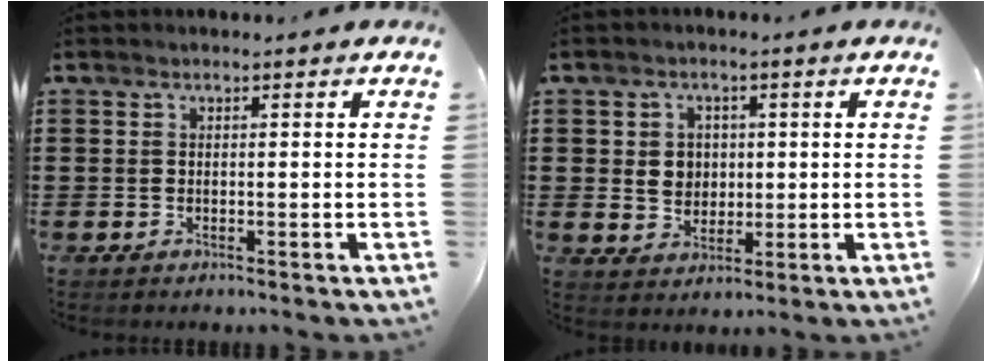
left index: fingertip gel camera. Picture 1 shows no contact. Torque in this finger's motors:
{"motor_torque": [0.73, 0.37, 0.35, 0.03]}